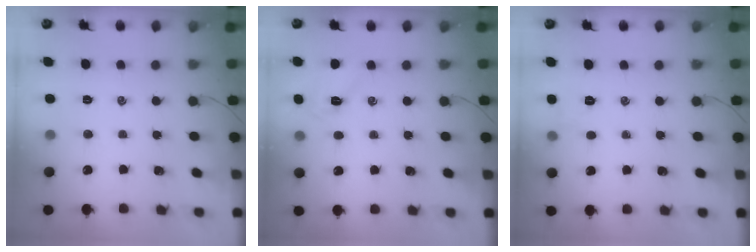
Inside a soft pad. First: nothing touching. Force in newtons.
{"total": 5.5, "press": 5.3, "slide": 1.4}
{"total": 4.8, "press": 4.6, "slide": 1.3}